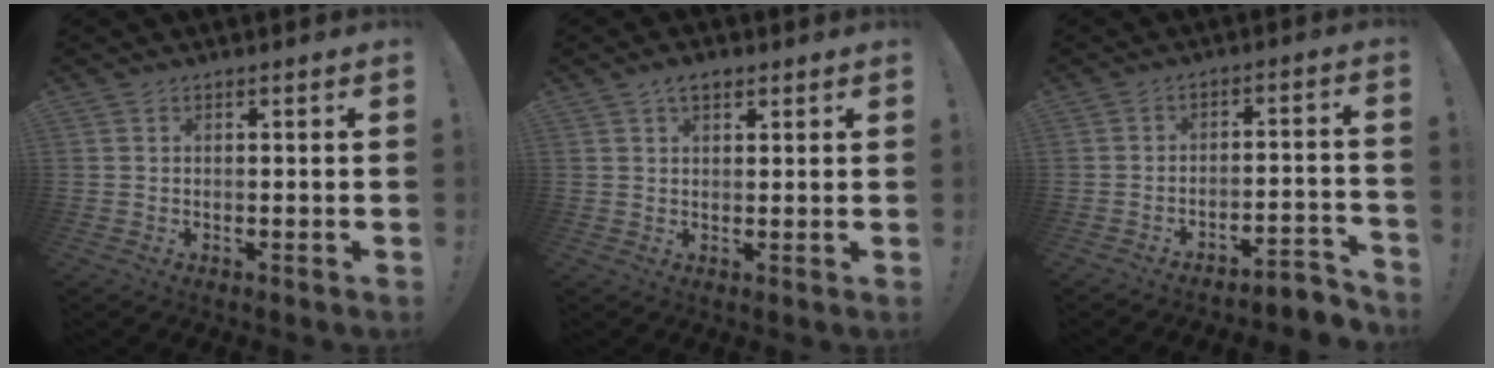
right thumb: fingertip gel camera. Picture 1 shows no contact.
{"total": 3.7, "force": [2.1, 2.1, 2.3], "torque": [-0.036, -0.001, 0.036]}
{"total": 4.7, "force": [-3.6, 1.2, 2.7], "torque": [-0.039, 0.011, -0.061]}